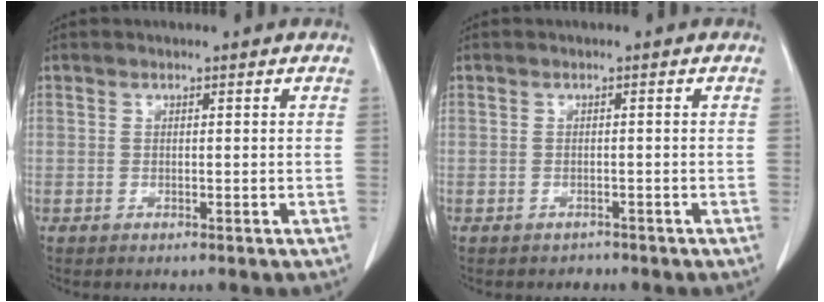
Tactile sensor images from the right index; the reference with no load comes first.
{"total": 1.2, "force": [-1.0, 0.6, -0.1], "torque": [-0.004, 0.001, -0.017]}